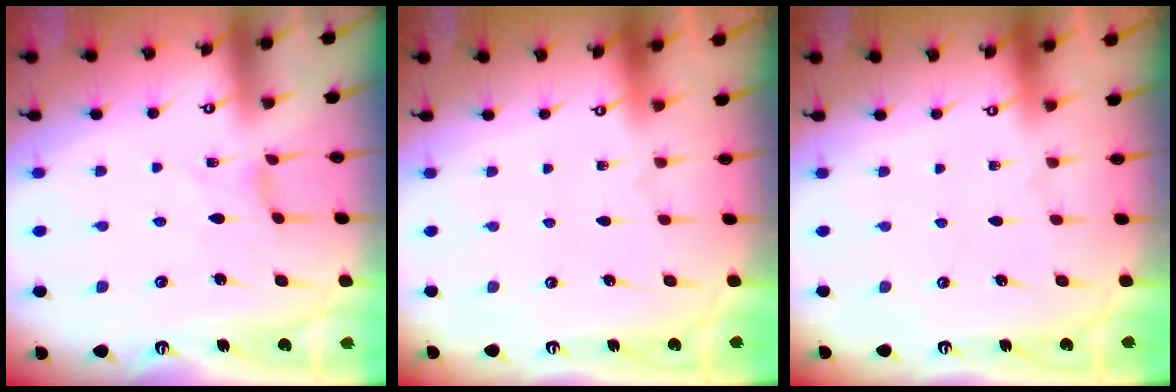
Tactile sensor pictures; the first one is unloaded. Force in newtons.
{"total": 0.0}
{"total": 0.0}